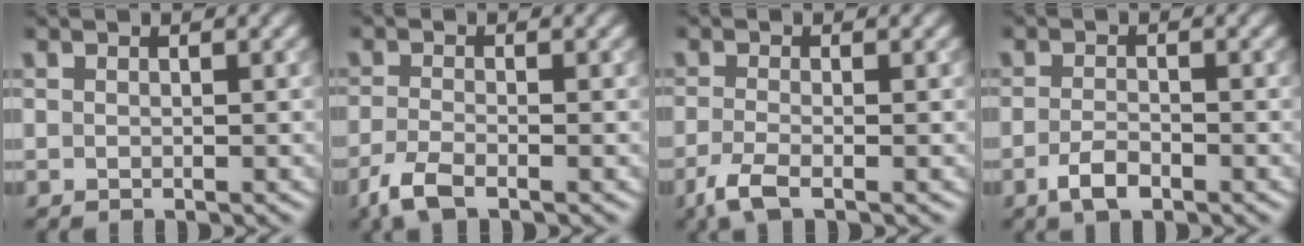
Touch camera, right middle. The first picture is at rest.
{"total": 3.0, "force": [-2.2, 0.7, 1.9], "torque": [-0.051, -0.010, -0.054]}
{"total": 3.0, "force": [-1.9, 0.8, 2.2], "torque": [-0.052, -0.011, -0.046]}
{"total": 2.3, "force": [-1.5, 0.7, 1.5], "torque": [-0.038, -0.003, -0.033]}